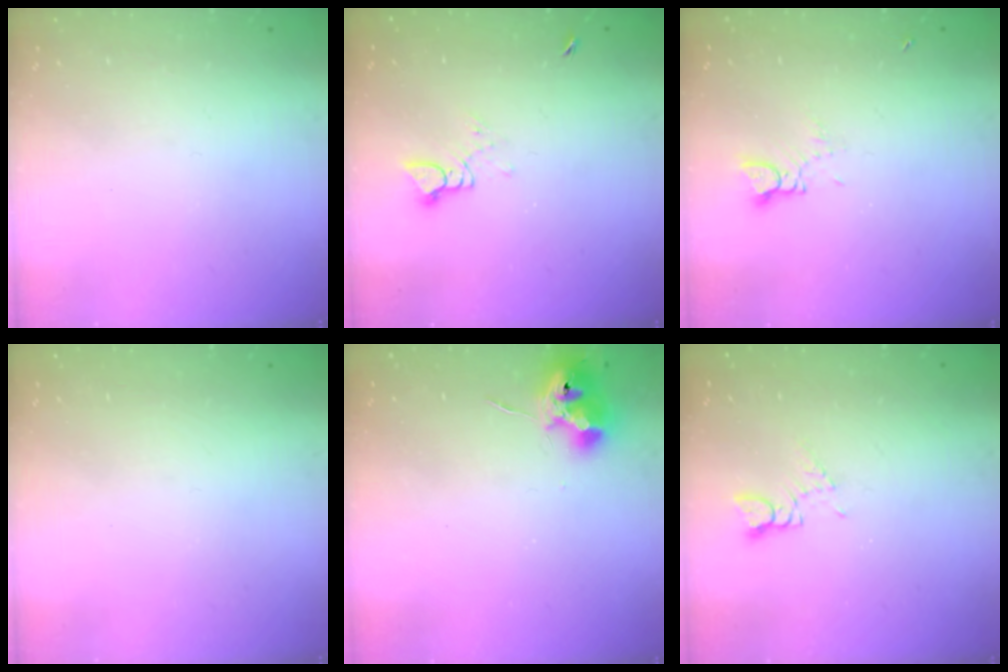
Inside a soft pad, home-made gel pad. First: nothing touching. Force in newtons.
{"total": 3.5, "press": 3.5, "slide": 0.3}
{"total": 2.1, "press": 2.0, "slide": 0.3}
{"total": 0.0}
{"total": 10.0, "press": 10.0, "slide": 0.3}
{"total": 1.4, "press": 1.4, "slide": 0.2}